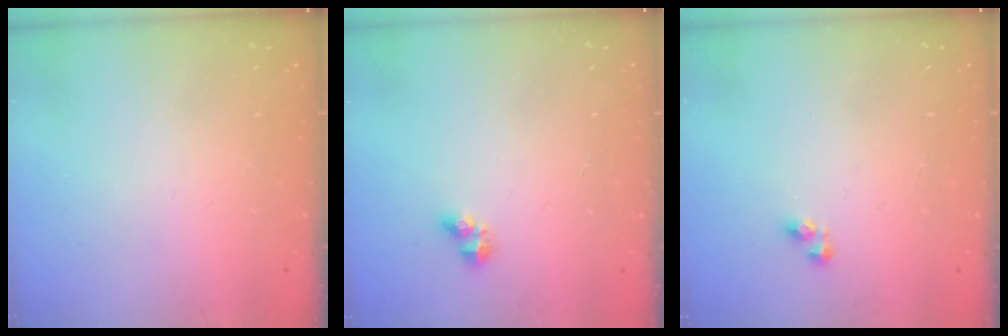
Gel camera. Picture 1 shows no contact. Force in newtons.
{"total": 3.6, "press": 3.4, "slide": 1.1}
{"total": 3.8, "press": 3.7, "slide": 0.4}